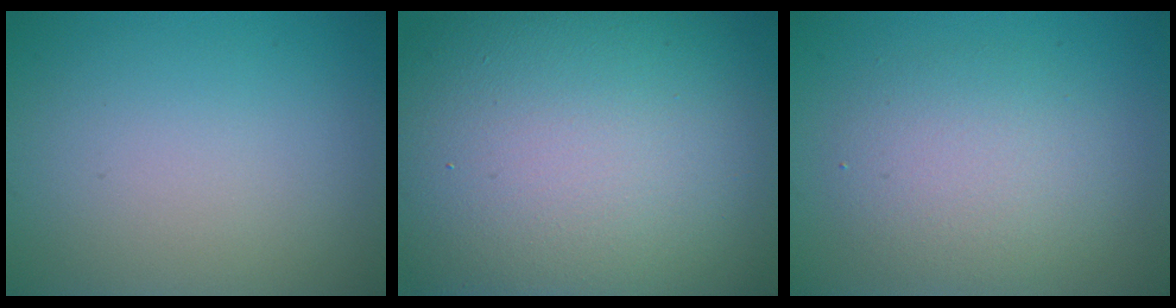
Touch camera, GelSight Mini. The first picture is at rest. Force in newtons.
{"total": 19.3, "press": 19.3, "slide": 0.6}
{"total": 4.0, "press": 4.0, "slide": 0.3}